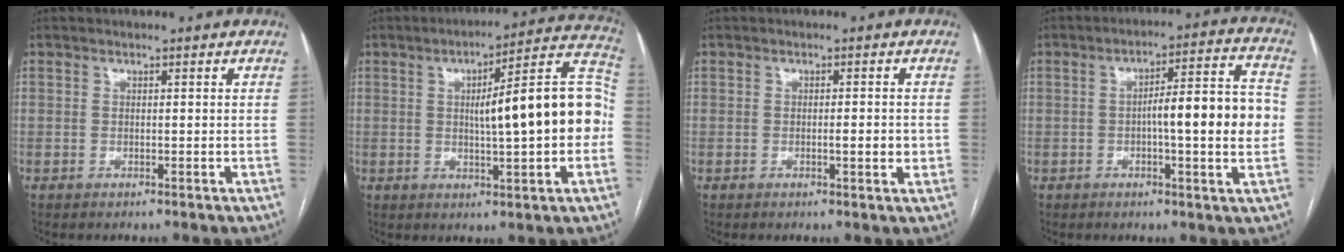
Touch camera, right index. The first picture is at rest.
{"total": 16.5, "force": [-0.1, 2.1, 16.3], "torque": [-0.222, 0.039, -0.001]}
{"total": 2.7, "force": [-0.3, 0.6, 2.6], "torque": [-0.040, -0.001, -0.004]}
{"total": 11.7, "force": [-0.9, 1.2, 11.6], "torque": [-0.169, 0.020, -0.014]}